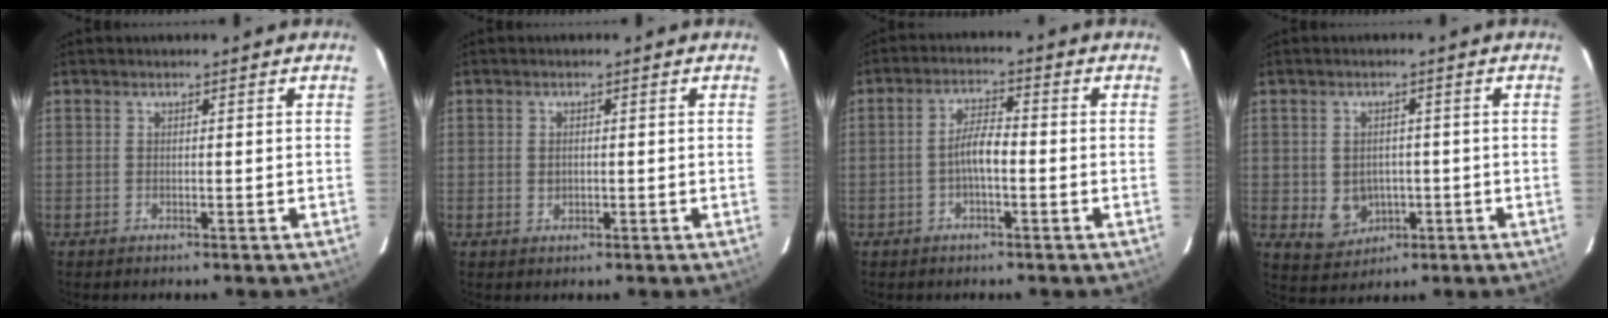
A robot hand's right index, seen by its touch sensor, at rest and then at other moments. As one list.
[{"total": 1.5, "force": [-0.1, 1.2, 0.8], "torque": [-0.013, 0.003, -0.002]}, {"total": 4.4, "force": [-1.4, 1.3, 3.9], "torque": [-0.077, 0.011, -0.026]}, {"total": 6.0, "force": [-1.2, 5.3, 2.5], "torque": [-0.060, 0.005, 0.002]}]